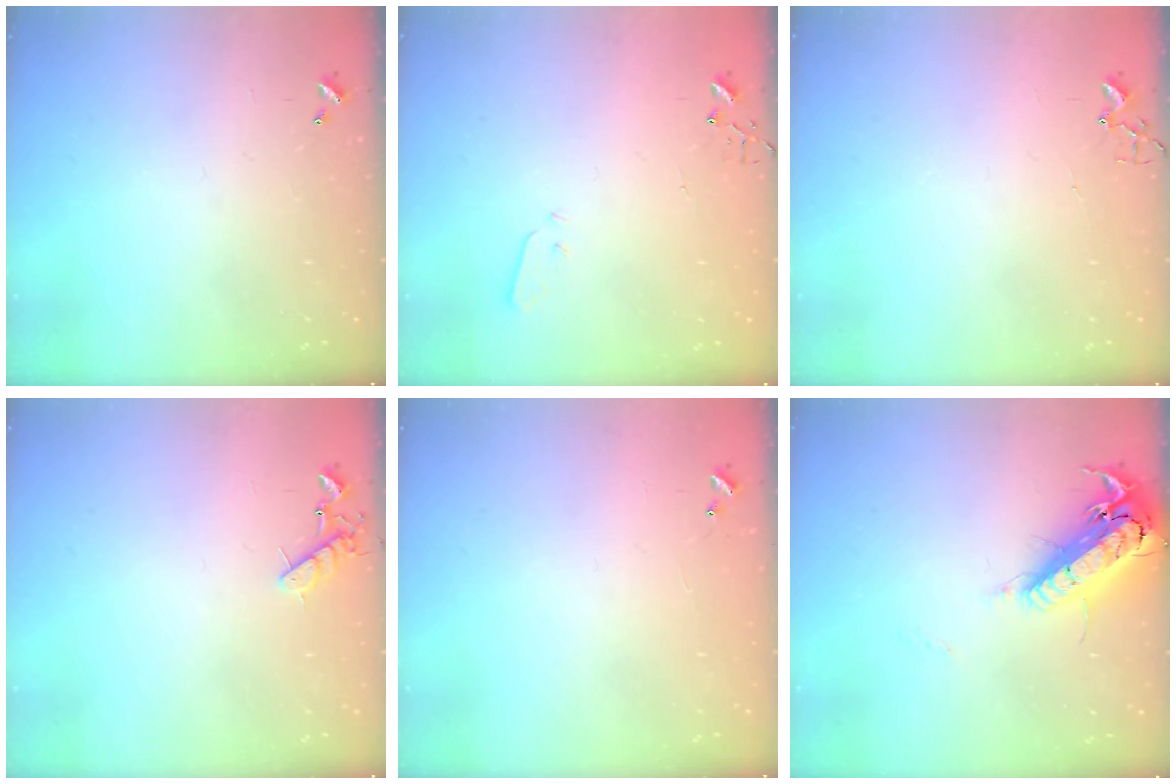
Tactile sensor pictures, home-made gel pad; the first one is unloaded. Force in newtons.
{"total": 2.9, "press": 2.8, "slide": 0.7}
{"total": 2.4, "press": 2.4, "slide": 0.3}
{"total": 8.8, "press": 8.8, "slide": 1.0}
{"total": 3.7, "press": 3.7, "slide": 0.4}
{"total": 19.1, "press": 18.6, "slide": 4.1}